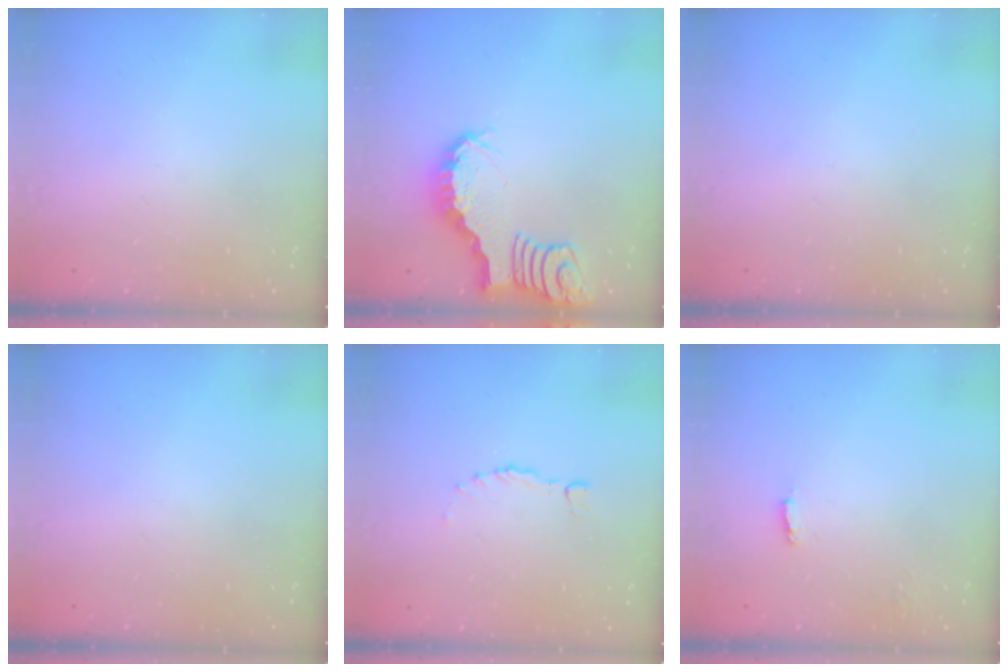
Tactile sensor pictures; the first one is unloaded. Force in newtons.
{"total": 2.7, "press": 2.6, "slide": 0.4}
{"total": 0.0}
{"total": 0.0}
{"total": 0.0}
{"total": 2.2, "press": 2.2, "slide": 0.1}